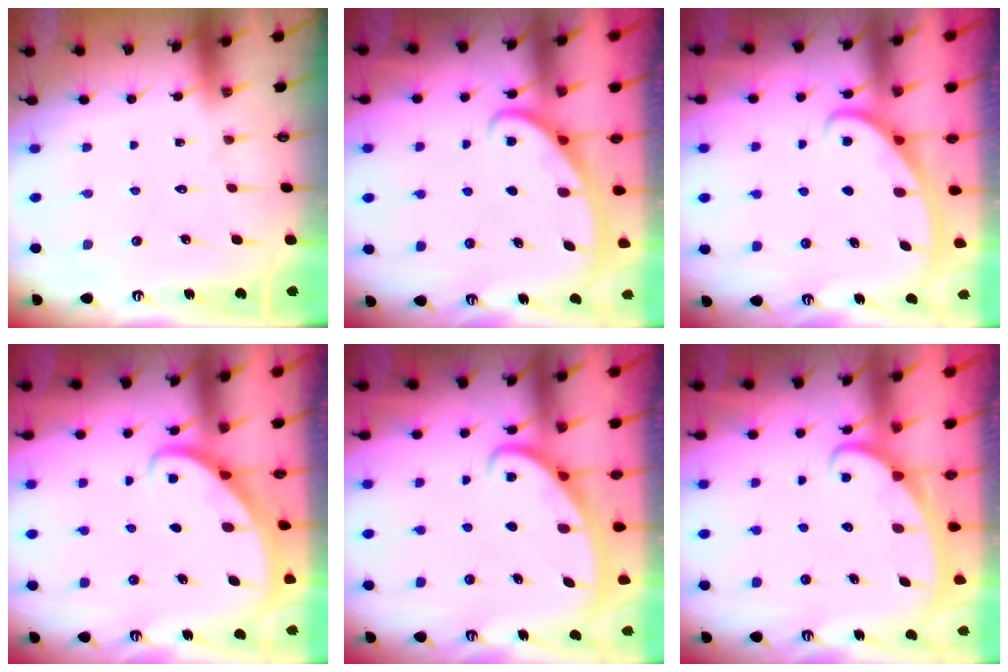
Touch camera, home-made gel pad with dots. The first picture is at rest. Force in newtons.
{"total": 3.0, "press": 2.9, "slide": 0.4}
{"total": 2.8, "press": 2.8, "slide": 0.4}
{"total": 2.6, "press": 2.6, "slide": 0.2}
{"total": 2.4, "press": 2.4, "slide": 0.4}
{"total": 2.6, "press": 2.6, "slide": 0.3}